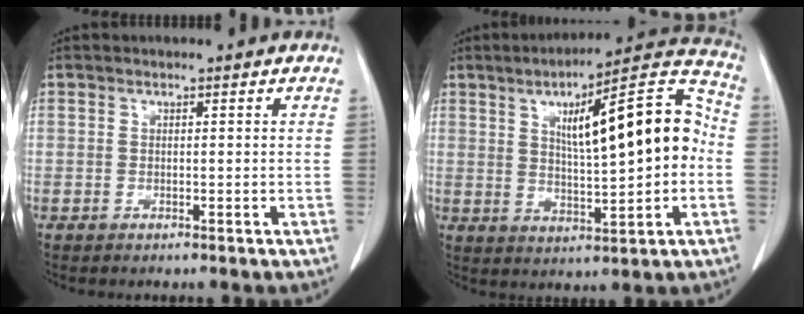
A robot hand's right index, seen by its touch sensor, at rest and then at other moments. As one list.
[{"total": 16.4, "force": [1.8, 3.3, 15.9], "torque": [-0.231, 0.038, 0.030]}]